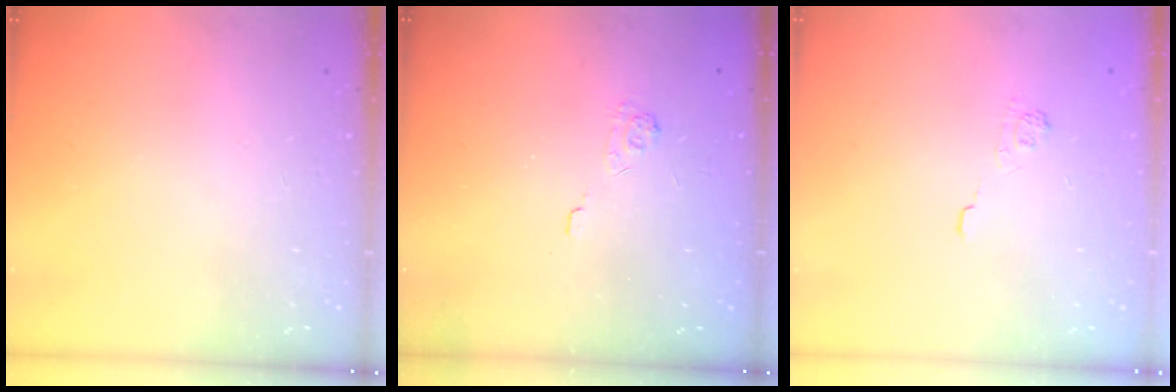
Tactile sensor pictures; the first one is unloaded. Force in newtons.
{"total": 2.1, "press": 1.5, "slide": 1.4}
{"total": 2.3, "press": 1.8, "slide": 1.3}